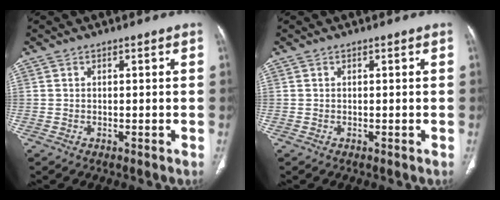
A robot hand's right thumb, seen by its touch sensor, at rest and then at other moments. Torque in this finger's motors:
{"motor_torque": [0.01, 0.00, 0.12, 0.11, 0.00]}